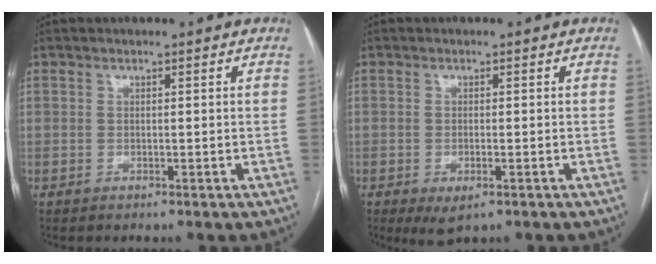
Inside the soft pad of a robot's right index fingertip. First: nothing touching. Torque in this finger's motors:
{"motor_torque": [0.61, -0.23, -0.04, 0.01]}